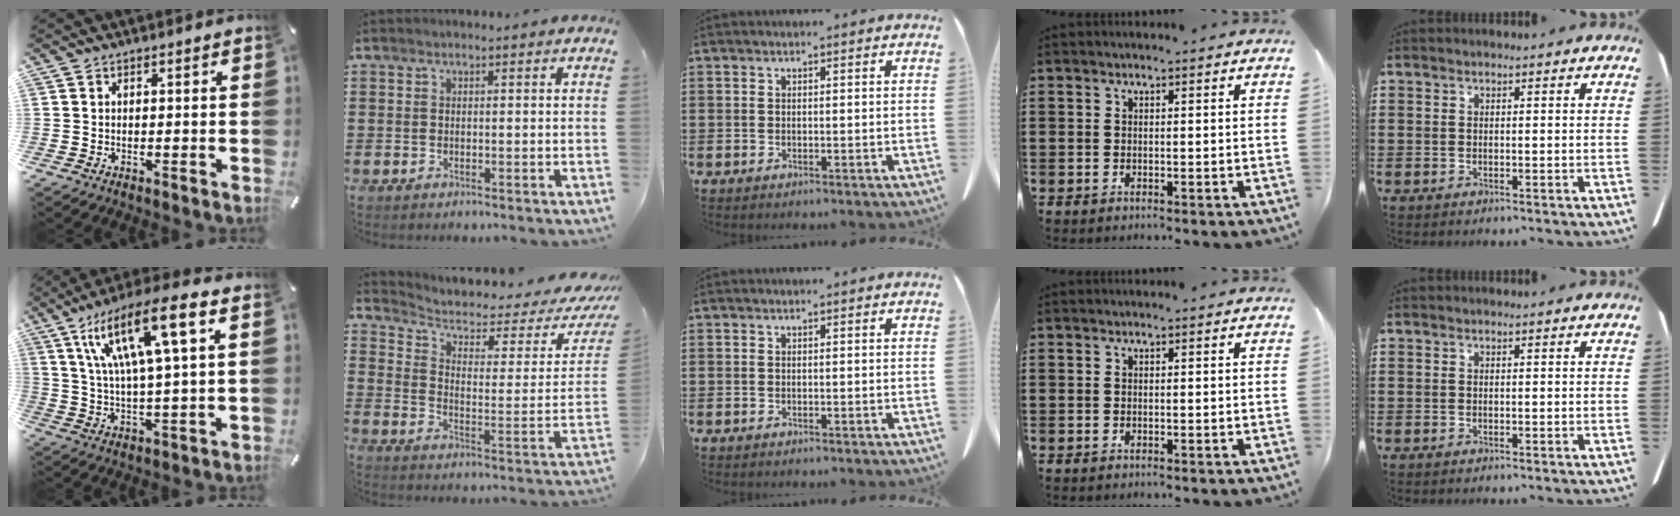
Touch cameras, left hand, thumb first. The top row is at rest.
{"thumb": {"total": 16.2, "force": [7.8, 3.5, 13.8], "torque": [-0.277, -0.023, 0.120]}, "index": {"total": 3.8, "force": [2.3, 1.6, 2.6], "torque": [-0.065, -0.016, 0.032]}}